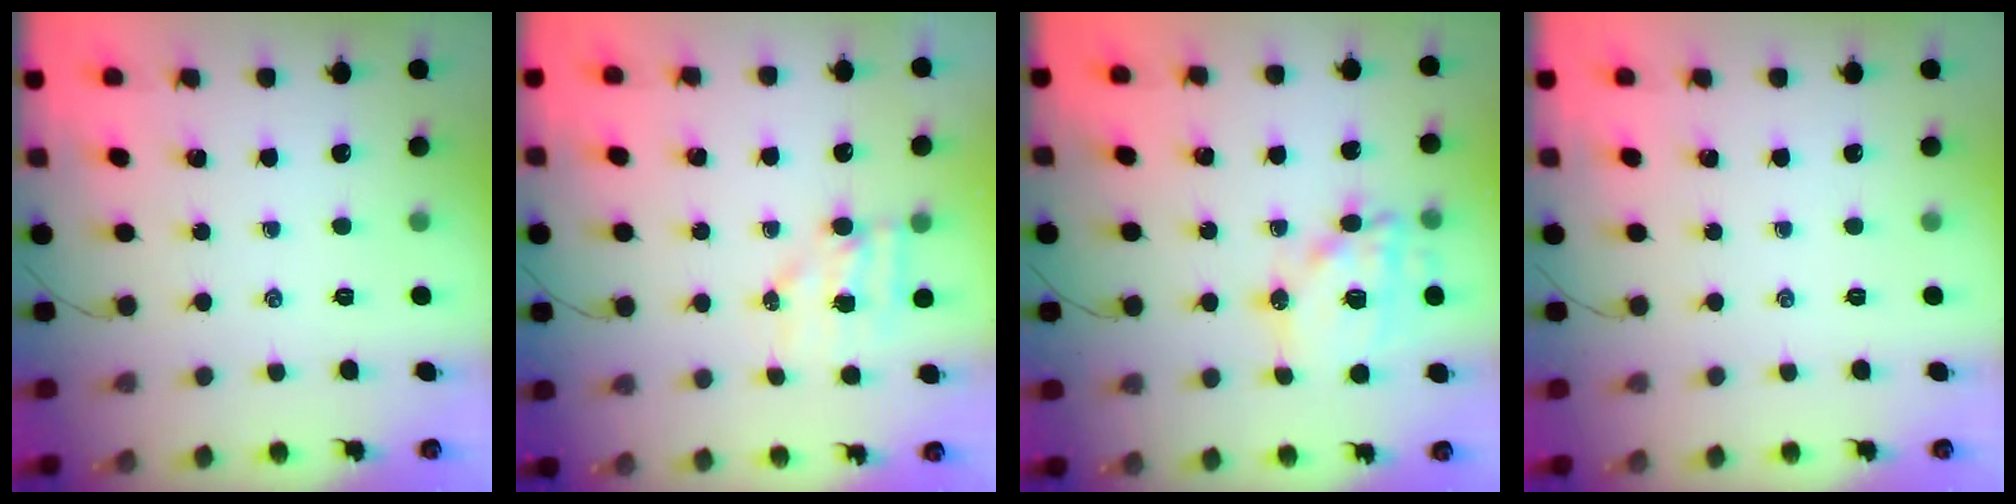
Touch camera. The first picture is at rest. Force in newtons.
{"total": 5.2, "press": 5.2, "slide": 0.5}
{"total": 14.6, "press": 14.4, "slide": 2.6}
{"total": 0.0}